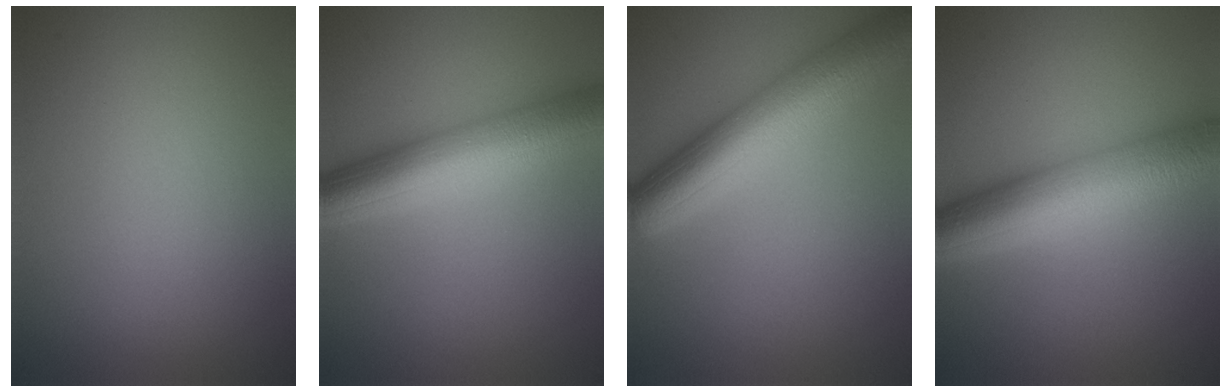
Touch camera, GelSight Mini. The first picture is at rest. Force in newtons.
{"total": 8.6, "press": 8.5, "slide": 0.3}
{"total": 9.0, "press": 9.0, "slide": 0.3}
{"total": 9.6, "press": 9.6, "slide": 0.1}